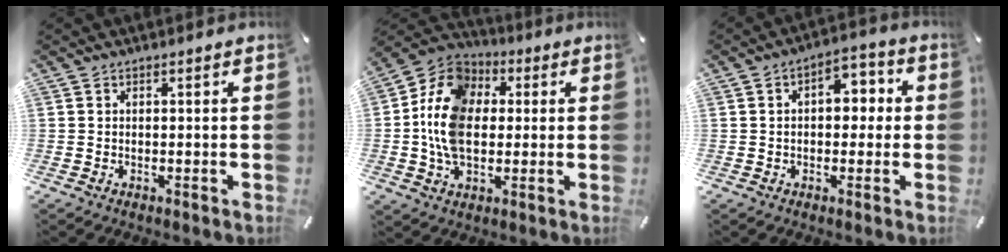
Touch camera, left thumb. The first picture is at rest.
{"total": 14.3, "force": [-0.6, 11.1, 8.9], "torque": [-0.209, 0.020, -0.017]}
{"total": 6.8, "force": [0.2, 4.6, 5.0], "torque": [-0.058, 0.002, -0.007]}